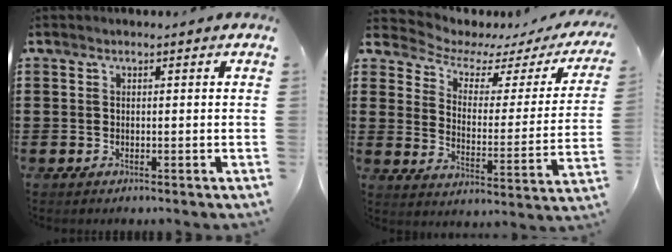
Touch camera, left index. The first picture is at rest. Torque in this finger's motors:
{"motor_torque": [1.18, -0.96, -0.33, -0.13]}